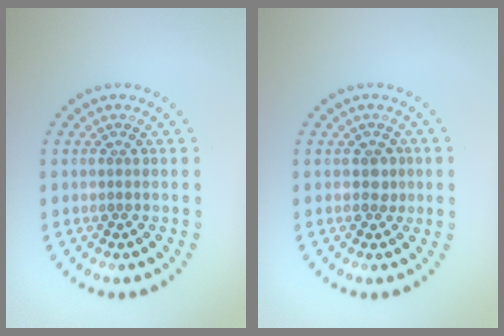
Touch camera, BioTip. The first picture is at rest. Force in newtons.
{"total": 1.2, "press": 1.1, "slide": 0.4}